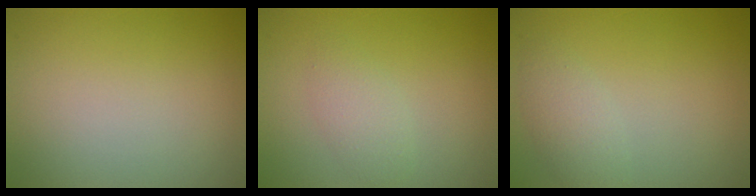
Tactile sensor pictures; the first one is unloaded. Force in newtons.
{"total": 1.9, "press": 1.9, "slide": 0.1}
{"total": 1.9, "press": 1.9, "slide": 0.1}